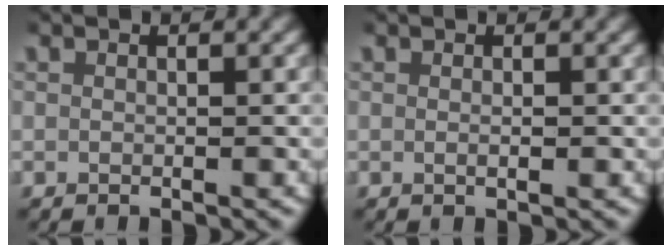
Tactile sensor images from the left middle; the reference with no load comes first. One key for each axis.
{"total": 0.5, "fx": 0.0, "fy": 0.1, "fz": 0.5, "tx": -0.011, "ty": -0.003, "tz": 0.002}